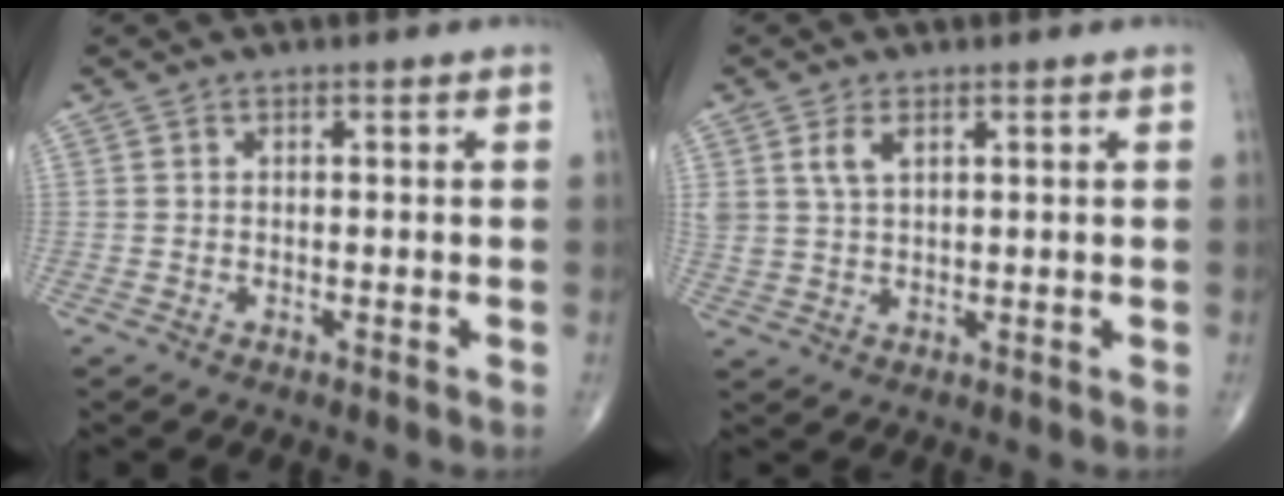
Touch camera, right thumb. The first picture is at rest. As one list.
[{"total": 4.0, "force": [1.8, 2.1, 2.8], "torque": [-0.056, -0.006, 0.042]}]